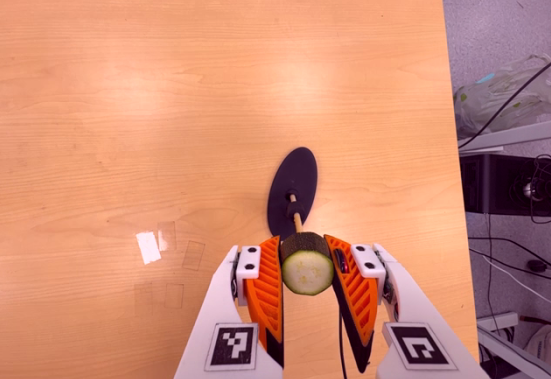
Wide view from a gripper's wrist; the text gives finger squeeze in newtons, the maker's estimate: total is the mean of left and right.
{"total": 10.2, "left": 9.6, "right": 10.8}